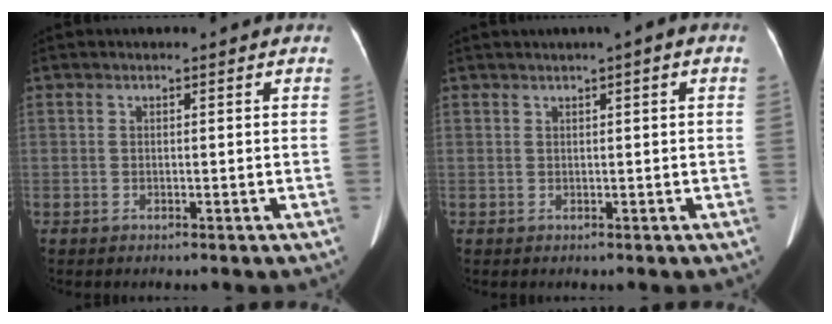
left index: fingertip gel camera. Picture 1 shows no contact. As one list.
[{"total": 2.2, "force": [0.9, 0.0, 2.0], "torque": [-0.036, 0.010, 0.014]}]